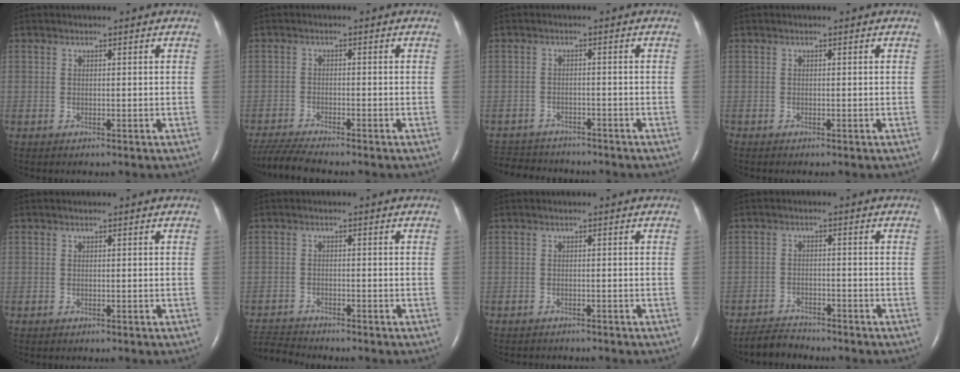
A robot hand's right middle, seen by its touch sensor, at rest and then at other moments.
{"total": 6.2, "force": [-5.6, -0.5, 2.5], "torque": [-0.048, -0.025, -0.100]}
{"total": 8.7, "force": [-8.1, 2.4, 1.9], "torque": [-0.039, 0.001, -0.117]}
{"total": 0.0}
{"total": 0.0}
{"total": 4.6, "force": [-4.6, -0.4, -0.1], "torque": [-0.002, -0.013, -0.084]}
{"total": 2.1, "force": [-2.0, 0.4, 0.3], "torque": [-0.006, -0.005, -0.025]}
{"total": 3.2, "force": [-3.2, 0.3, -0.2], "torque": [-0.002, -0.014, -0.059]}